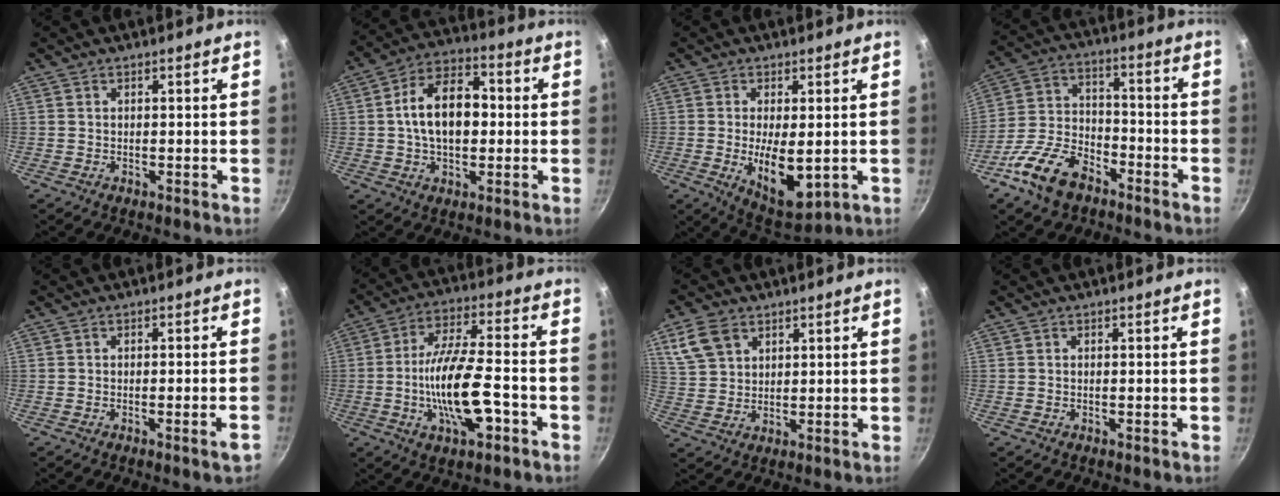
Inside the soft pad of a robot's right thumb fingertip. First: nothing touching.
{"total": 14.0, "force": [0.5, 8.8, 10.8], "torque": [-0.151, 0.031, -0.003]}
{"total": 10.3, "force": [-1.1, 4.4, 9.2], "torque": [-0.143, -0.014, -0.001]}
{"total": 13.5, "force": [-8.3, 7.4, 7.5], "torque": [-0.129, 0.054, -0.165]}
{"total": 2.6, "force": [-1.4, 0.1, 2.1], "torque": [-0.032, 0.011, -0.016]}
{"total": 15.2, "force": [-4.8, 5.3, 13.4], "torque": [-0.235, 0.027, -0.087]}
{"total": 7.5, "force": [3.9, 5.2, 3.7], "torque": [-0.060, -0.003, 0.085]}
{"total": 0.0}